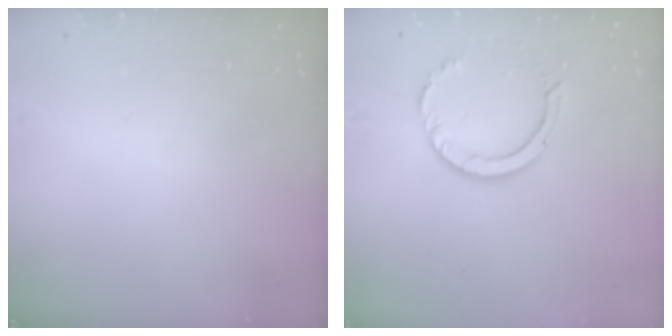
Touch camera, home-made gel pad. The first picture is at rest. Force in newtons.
{"total": 8.3, "press": 8.2, "slide": 0.6}